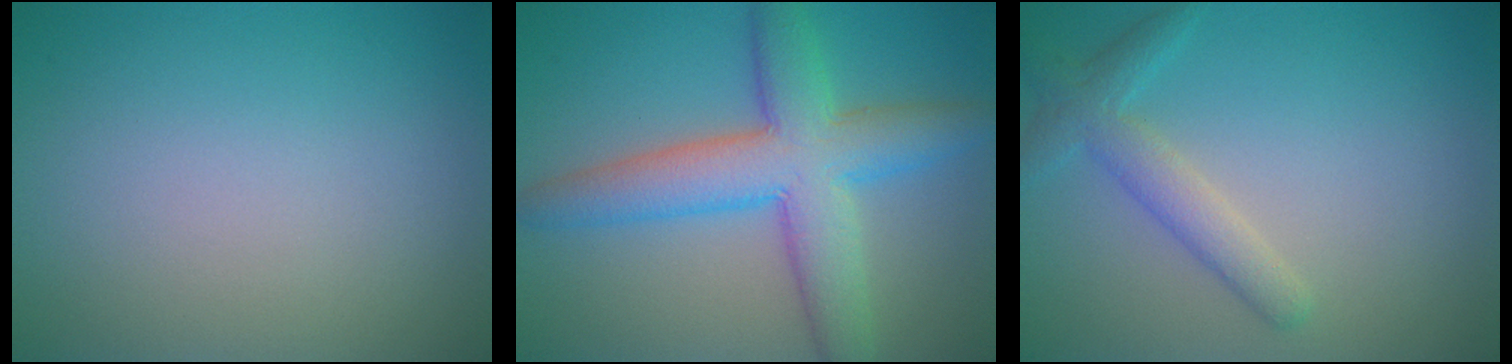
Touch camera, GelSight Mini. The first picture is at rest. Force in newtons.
{"total": 7.7, "press": 7.7, "slide": 0.4}
{"total": 2.9, "press": 2.9, "slide": 0.1}